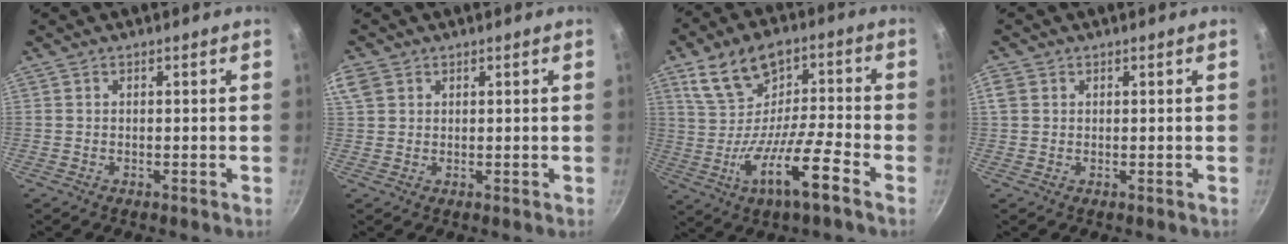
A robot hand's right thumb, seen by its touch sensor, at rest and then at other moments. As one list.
[{"total": 6.0, "force": [2.6, 4.5, 3.0], "torque": [-0.065, 0.015, 0.054]}, {"total": 13.5, "force": [-3.1, 5.5, 11.9], "torque": [-0.184, 0.020, -0.061]}, {"total": 2.4, "force": [0.7, 2.0, 1.1], "torque": [-0.020, -0.001, 0.014]}]